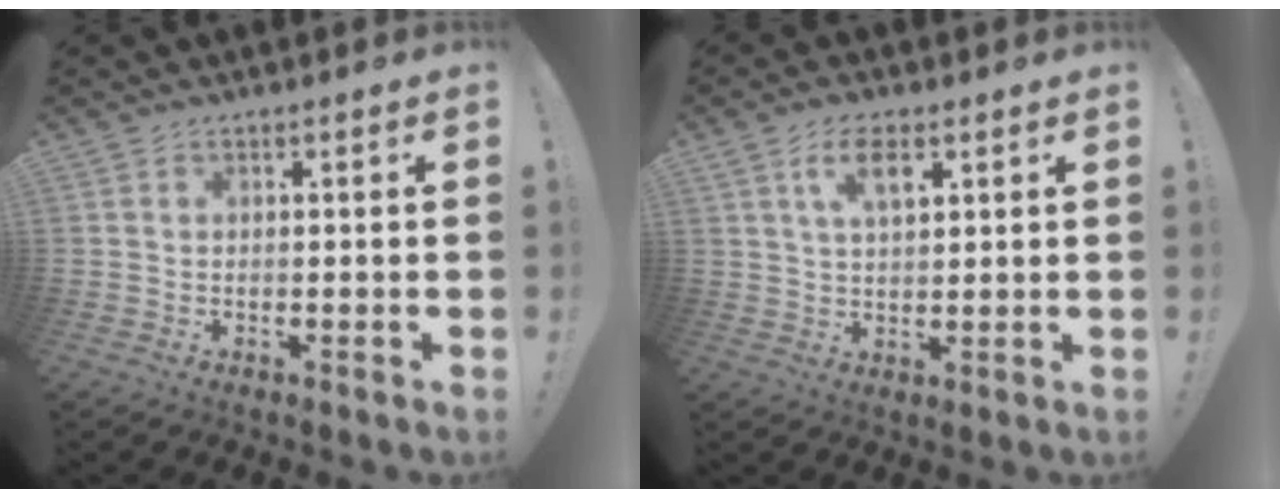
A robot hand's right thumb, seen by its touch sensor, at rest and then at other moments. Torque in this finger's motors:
{"motor_torque": [-0.04, 0.13, 0.43, 0.13, 0.27]}